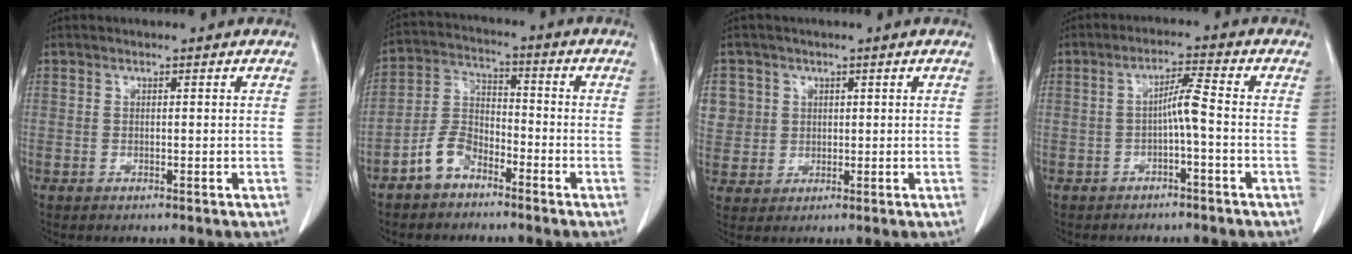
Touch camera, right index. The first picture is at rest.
{"total": 6.5, "force": [-4.3, 3.8, 3.1], "torque": [-0.071, 0.014, -0.088]}
{"total": 8.3, "force": [2.4, 7.9, 1.3], "torque": [-0.049, 0.021, 0.066]}
{"total": 3.8, "force": [-0.9, -0.1, 3.7], "torque": [-0.064, 0.012, -0.015]}